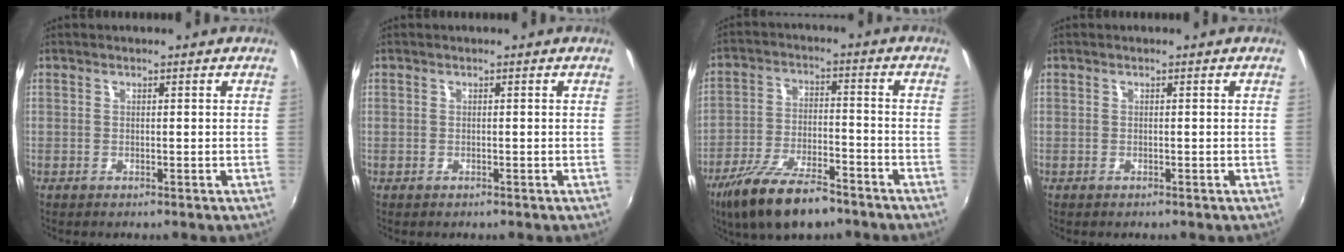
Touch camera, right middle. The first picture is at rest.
{"total": 0.6, "force": [-0.3, 0.5, 0.0], "torque": [0.002, -0.003, -0.006]}
{"total": 14.8, "force": [-10.7, 5.0, 8.9], "torque": [-0.191, -0.030, -0.190]}
{"total": 0.0}